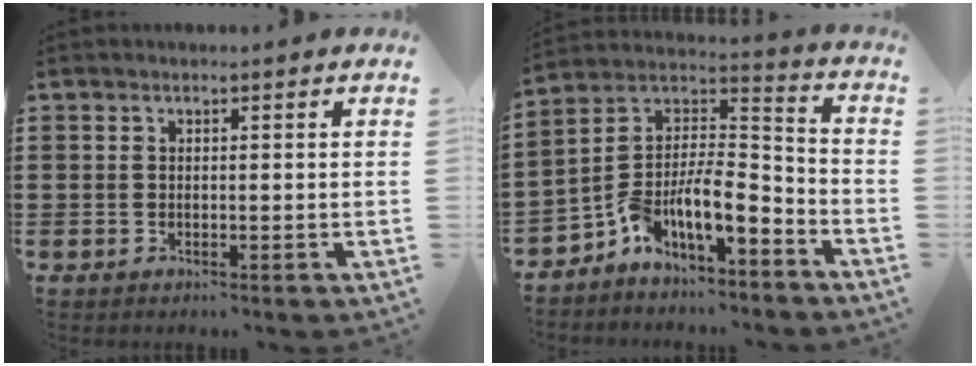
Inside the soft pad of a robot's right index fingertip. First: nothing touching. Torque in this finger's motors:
{"motor_torque": [1.30, -0.83, 0.74, 0.21]}